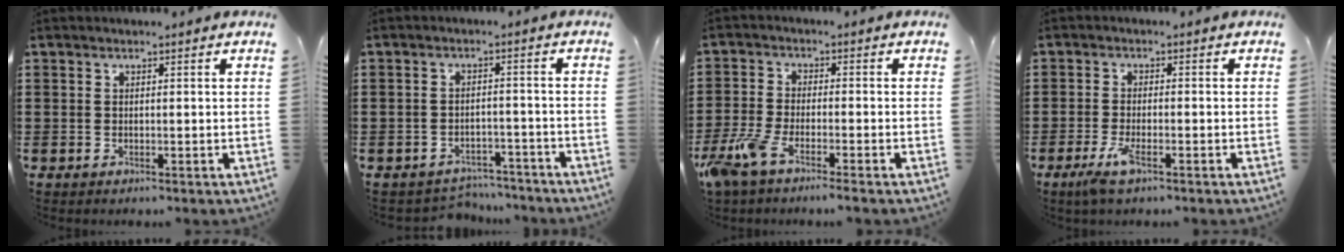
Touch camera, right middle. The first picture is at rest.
{"total": 3.4, "force": [-3.4, 0.5, -0.2], "torque": [-0.006, -0.002, -0.071]}
{"total": 5.2, "force": [-3.9, 0.9, 3.4], "torque": [-0.097, -0.015, -0.080]}
{"total": 3.7, "force": [-1.8, 0.8, 3.1], "torque": [-0.071, -0.010, -0.036]}